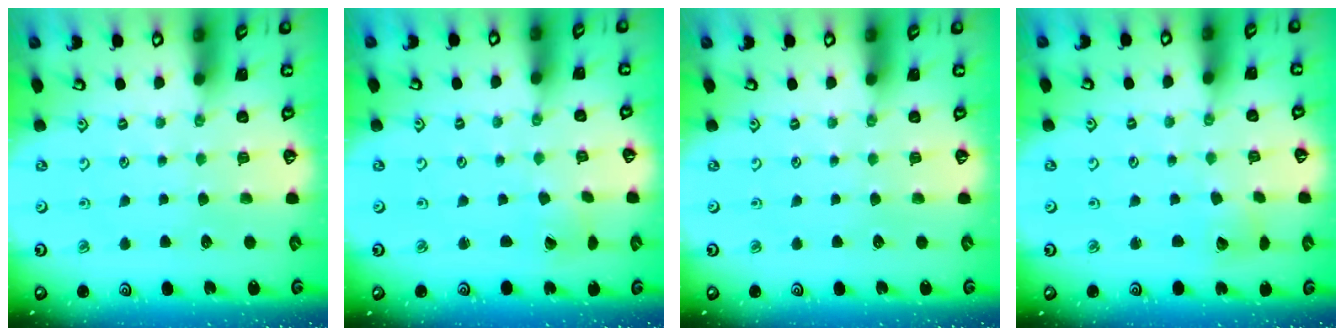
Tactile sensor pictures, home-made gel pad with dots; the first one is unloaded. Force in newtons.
{"total": 0.9, "press": 0.9, "slide": 0.1}
{"total": 0.0}
{"total": 2.8, "press": 2.8, "slide": 0.3}